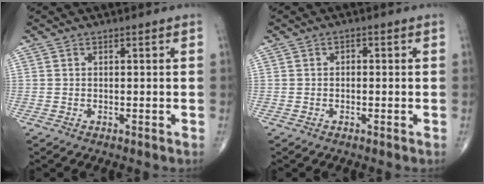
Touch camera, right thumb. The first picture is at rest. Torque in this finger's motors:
{"motor_torque": [-0.36, 0.18, 0.22, 0.04, 0.00]}